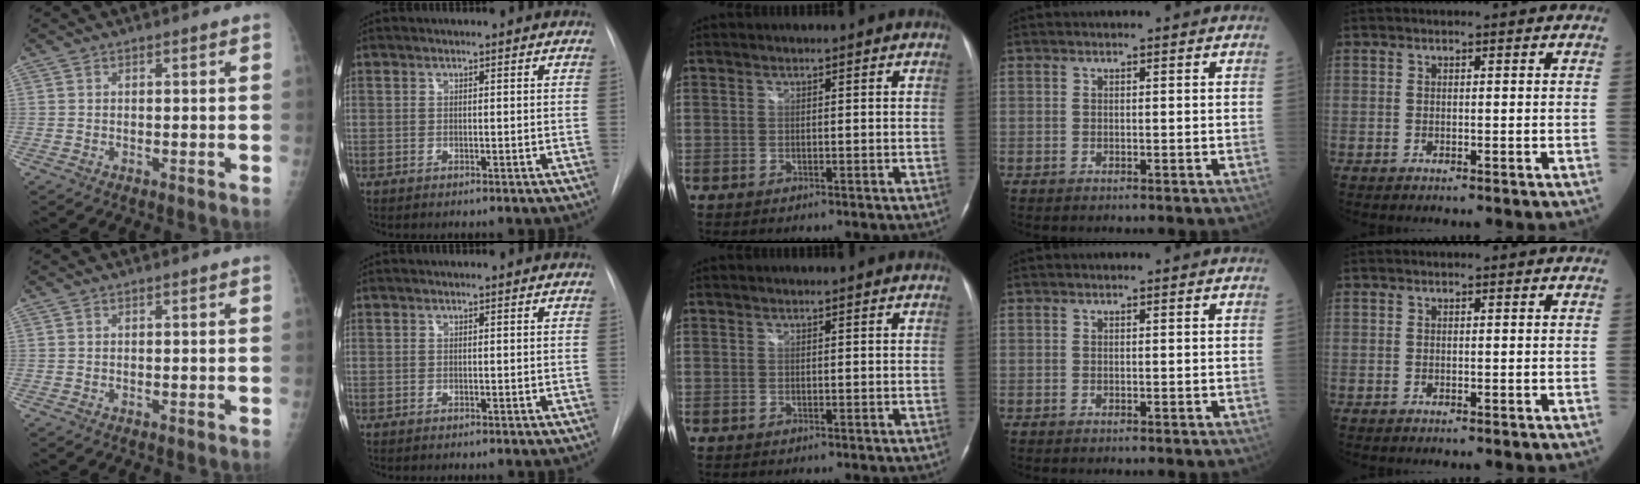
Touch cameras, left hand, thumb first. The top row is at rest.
{}